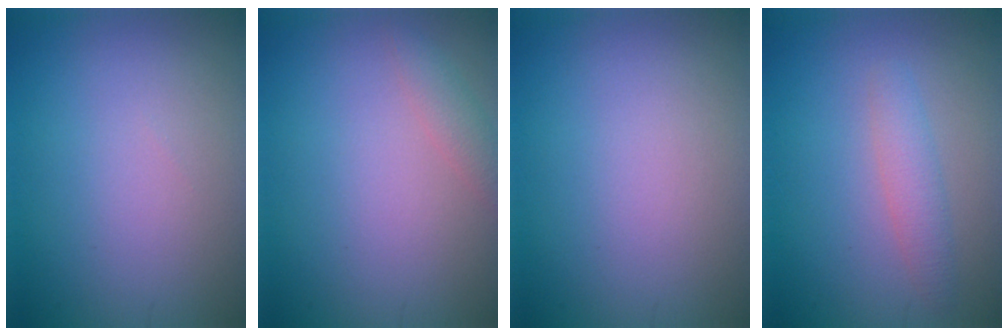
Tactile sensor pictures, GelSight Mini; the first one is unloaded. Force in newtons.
{"total": 1.6, "press": 1.6, "slide": 0.2}
{"total": 0.0}
{"total": 2.1, "press": 2.1, "slide": 0.1}